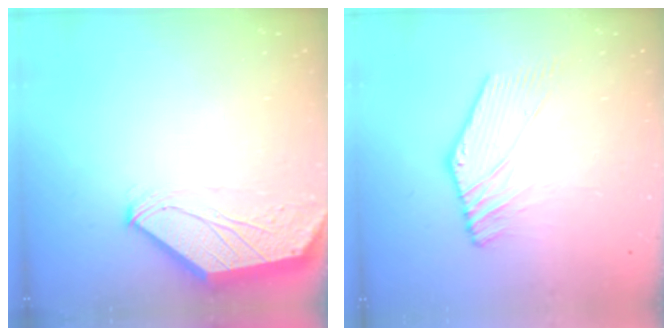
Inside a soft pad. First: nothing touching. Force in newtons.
{"total": 3.7, "press": 3.4, "slide": 1.4}